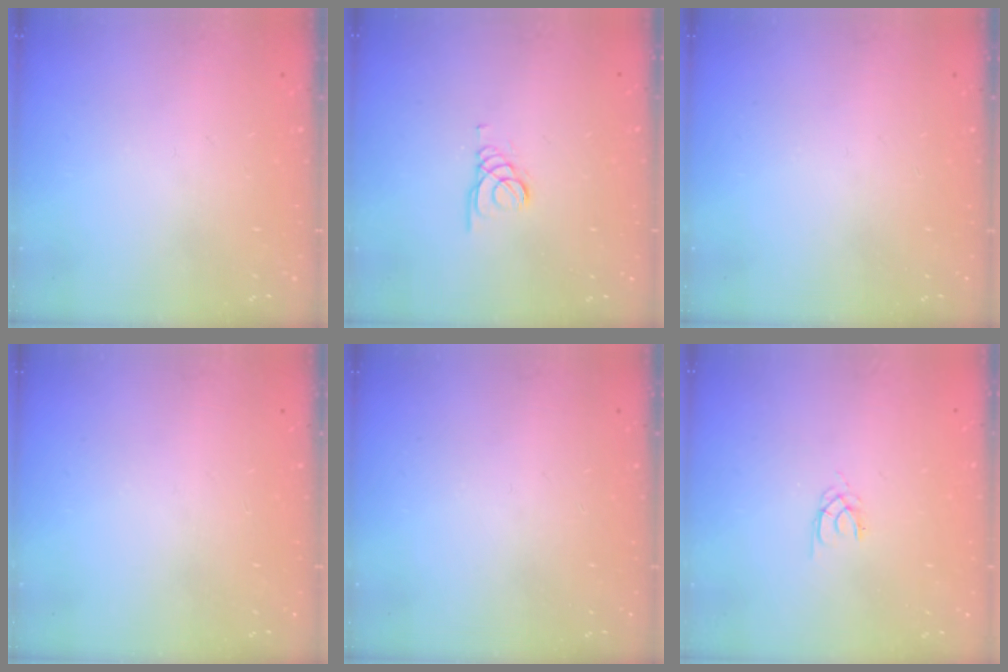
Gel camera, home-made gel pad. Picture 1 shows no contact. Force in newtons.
{"total": 1.5, "press": 1.5, "slide": 0.1}
{"total": 0.0}
{"total": 0.0}
{"total": 0.0}
{"total": 1.3, "press": 1.2, "slide": 0.3}